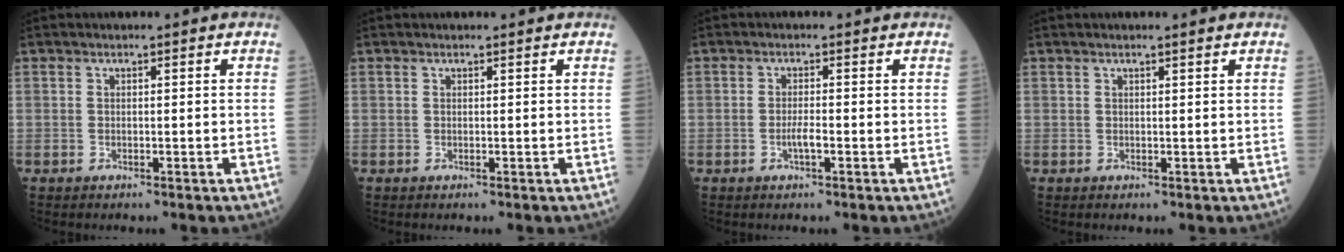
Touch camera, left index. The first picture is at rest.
{"total": 0.0}
{"total": 1.7, "force": [-0.8, 0.2, 1.5], "torque": [-0.030, -0.004, -0.014]}
{"total": 1.1, "force": [0.9, -0.2, 0.6], "torque": [-0.012, 0.005, 0.017]}